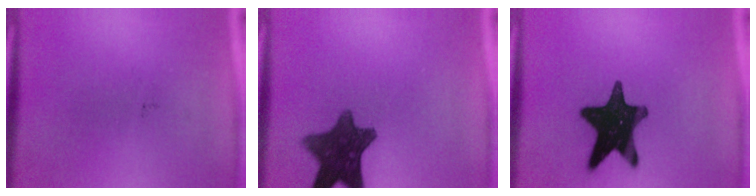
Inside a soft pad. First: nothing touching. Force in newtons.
{"total": 11.0}
{"total": 16.5}